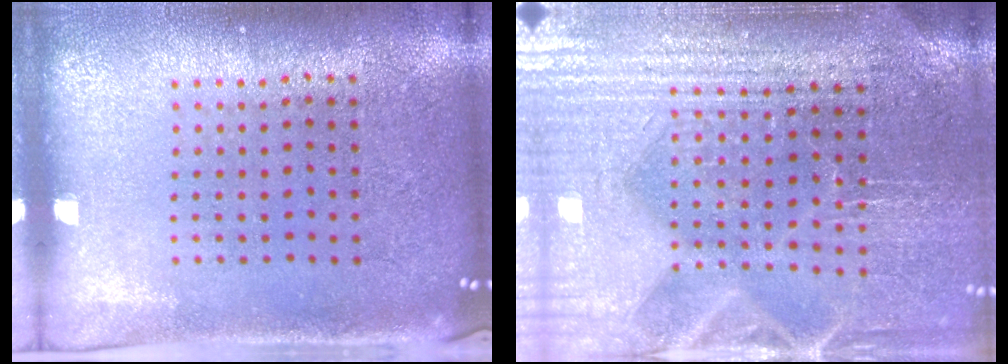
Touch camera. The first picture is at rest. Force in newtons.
{"total": 4.1, "press": 3.9, "slide": 1.3}